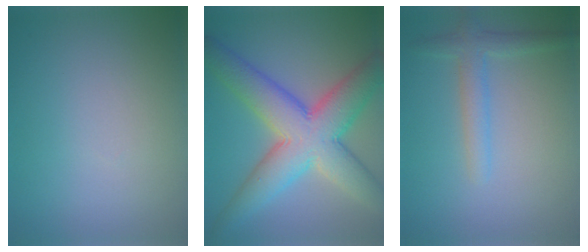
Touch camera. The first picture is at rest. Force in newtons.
{"total": 9.8, "press": 9.8, "slide": 0.4}
{"total": 2.3, "press": 2.3, "slide": 0.1}